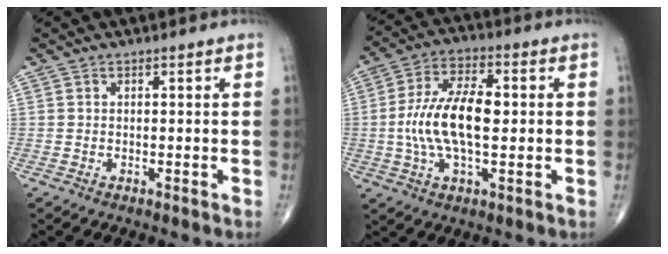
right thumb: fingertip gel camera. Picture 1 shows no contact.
{"total": 13.7, "force": [-0.1, 6.4, 12.2], "torque": [-0.236, 0.016, -0.006]}